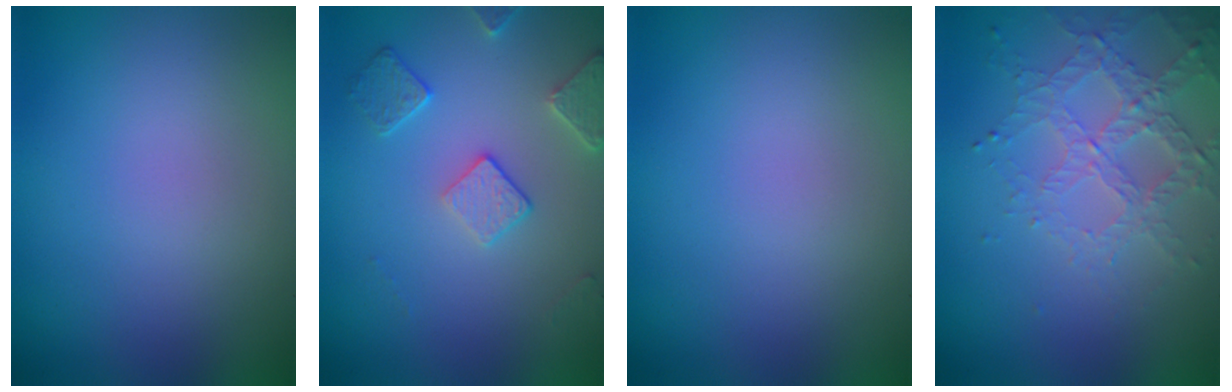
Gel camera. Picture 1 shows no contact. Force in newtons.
{"total": 2.8, "press": 2.7, "slide": 0.6}
{"total": 0.0}
{"total": 3.2, "press": 3.0, "slide": 1.2}